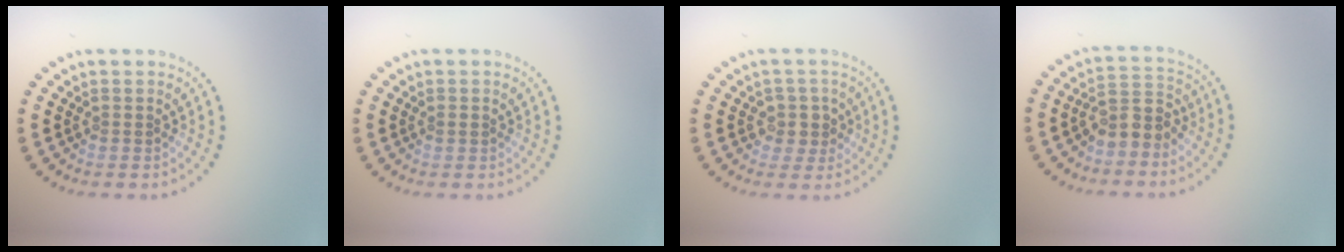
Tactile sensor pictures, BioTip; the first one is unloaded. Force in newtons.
{"total": 0.7, "press": 0.7, "slide": 0.1}
{"total": 2.2, "press": 2.0, "slide": 0.9}
{"total": 3.2, "press": 2.9, "slide": 1.2}